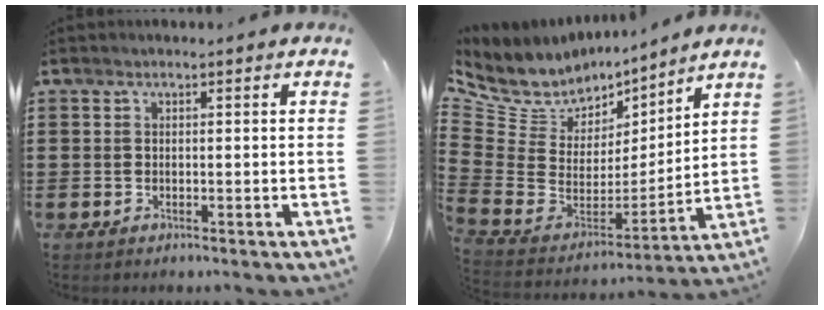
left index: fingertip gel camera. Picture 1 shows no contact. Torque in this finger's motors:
{"motor_torque": [0.10, -0.11, 0.11, 0.03]}